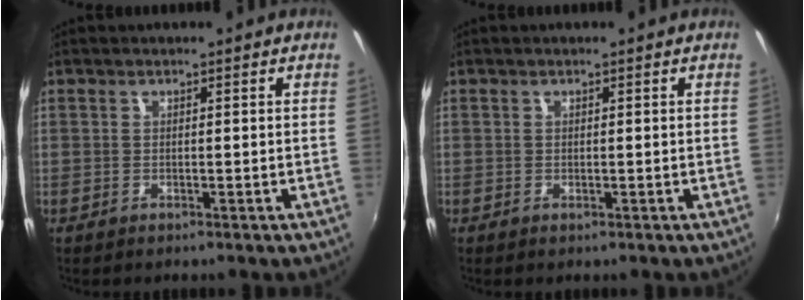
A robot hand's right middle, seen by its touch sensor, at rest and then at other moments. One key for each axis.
{"total": 0.0}